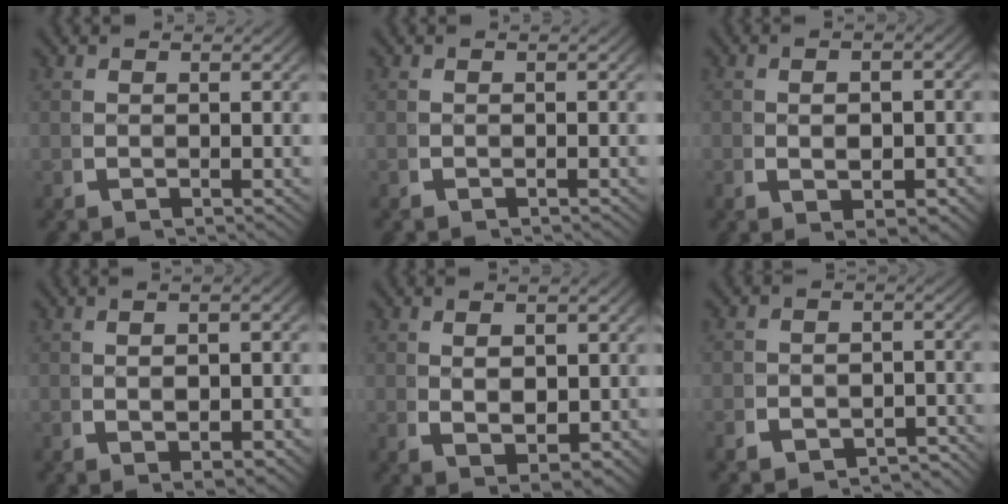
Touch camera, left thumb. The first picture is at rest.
{"total": 0.5, "force": [-0.4, 0.2, 0.1], "torque": [0.002, 0.000, -0.012]}
{"total": 3.6, "force": [-0.7, 2.0, 2.9], "torque": [-0.042, -0.008, -0.011]}
{"total": 3.4, "force": [-0.6, 1.6, 2.9], "torque": [-0.041, -0.001, -0.011]}
{"total": 4.1, "force": [-0.3, 2.6, 3.2], "torque": [-0.055, -0.014, 0.002]}
{"total": 4.7, "force": [-4.1, 2.1, 1.0], "torque": [0.001, -0.016, -0.072]}